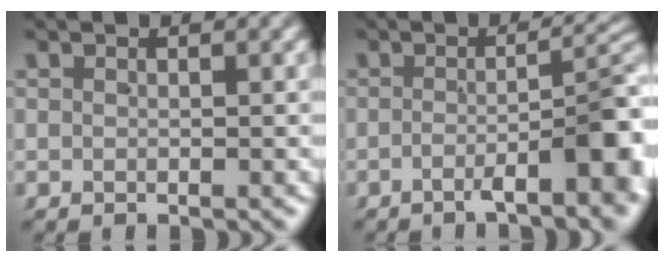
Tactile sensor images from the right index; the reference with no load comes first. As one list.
[{"total": 7.6, "force": [-2.9, 1.7, 6.8], "torque": [-0.079, -0.004, -0.045]}]